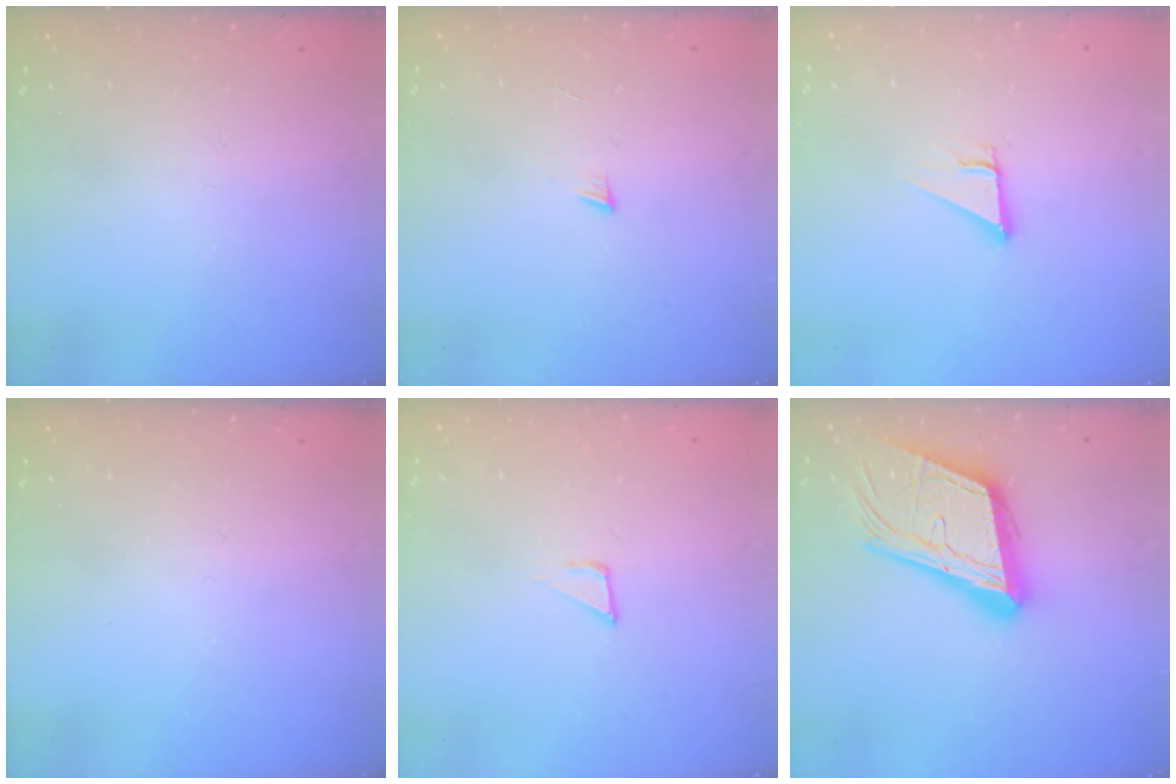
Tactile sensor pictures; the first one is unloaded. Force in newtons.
{"total": 3.1, "press": 3.1, "slide": 0.4}
{"total": 2.5, "press": 2.5, "slide": 0.2}
{"total": 0.0}
{"total": 2.1, "press": 2.1, "slide": 0.1}
{"total": 20.7, "press": 20.5, "slide": 3.2}